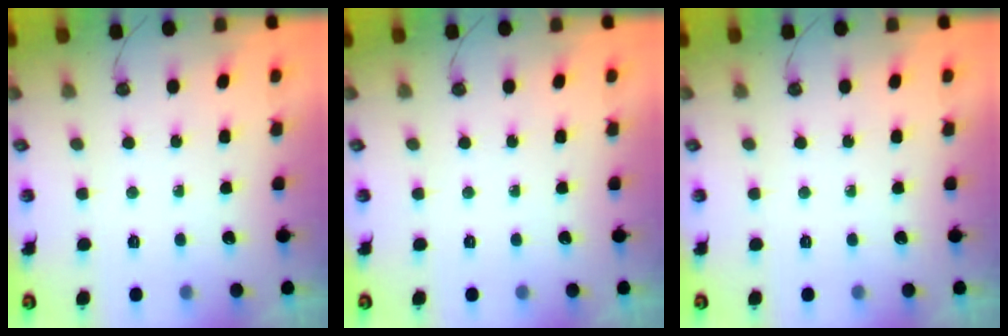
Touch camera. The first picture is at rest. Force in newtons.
{"total": 0.0}
{"total": 0.0}